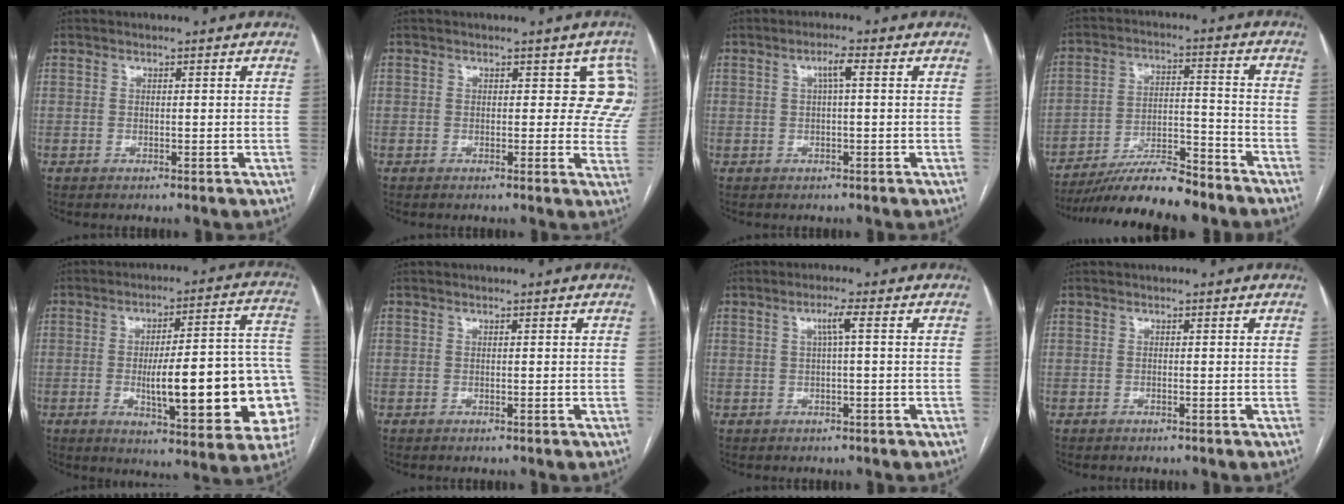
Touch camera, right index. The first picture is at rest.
{"total": 6.4, "force": [2.3, 4.1, 4.3], "torque": [-0.013, 0.002, 0.010]}
{"total": 2.3, "force": [0.6, 0.2, 2.3], "torque": [-0.043, 0.006, 0.009]}
{"total": 13.0, "force": [-11.5, 1.6, 6.0], "torque": [-0.097, 0.005, -0.196]}
{"total": 22.3, "force": [-4.1, 4.4, 21.5], "torque": [-0.227, 0.026, -0.040]}
{"total": 0.0}
{"total": 2.3, "force": [0.5, -0.3, 2.3], "torque": [-0.045, 0.003, 0.009]}
{"total": 0.0}